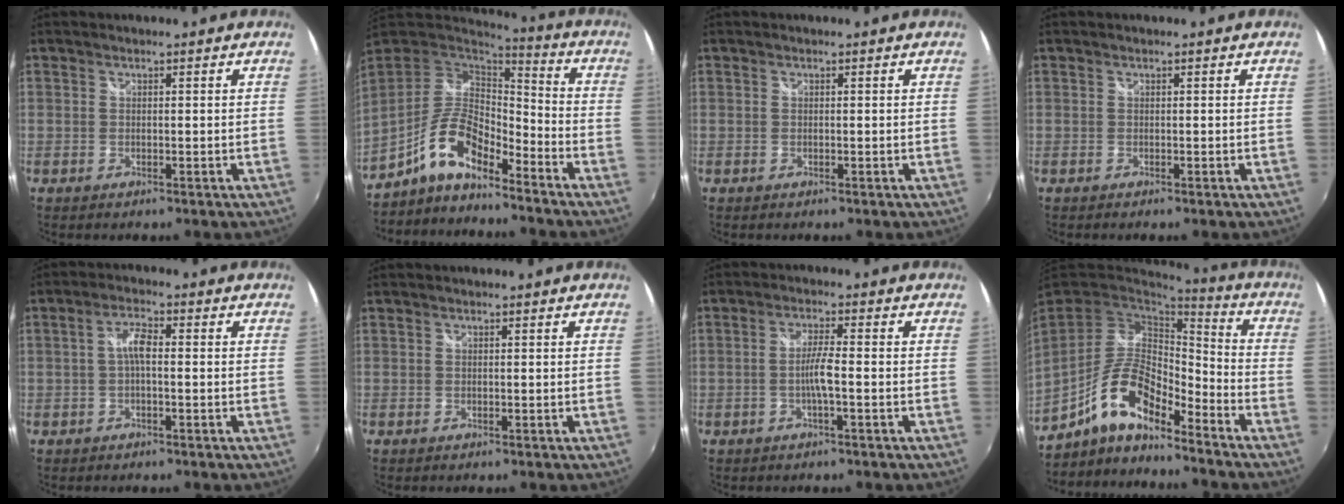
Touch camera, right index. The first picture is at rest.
{"total": 11.7, "force": [-7.9, 4.0, 7.7], "torque": [-0.164, 0.009, -0.154]}
{"total": 0.0}
{"total": 0.0}
{"total": 3.3, "force": [-0.4, 1.1, 3.1], "torque": [-0.062, 0.010, -0.008]}
{"total": 0.0}
{"total": 3.8, "force": [-1.2, -0.1, 3.6], "torque": [-0.070, 0.002, -0.023]}
{"total": 13.7, "force": [-9.4, 4.4, 9.0], "torque": [-0.184, -0.002, -0.179]}